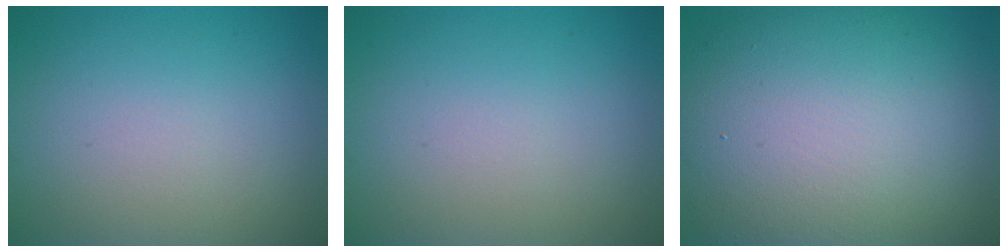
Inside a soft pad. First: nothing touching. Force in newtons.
{"total": 0.0}
{"total": 15.0, "press": 15.0, "slide": 0.4}